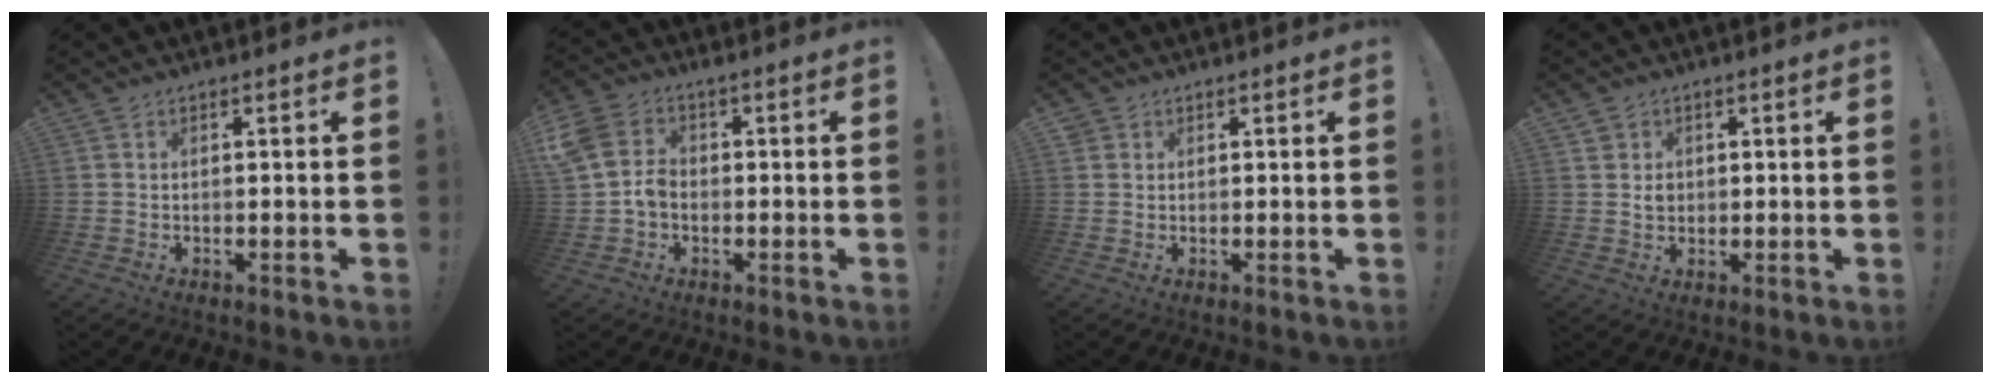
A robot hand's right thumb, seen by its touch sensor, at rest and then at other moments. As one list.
[{"total": 8.1, "force": [-0.8, 6.3, 5.1], "torque": [-0.109, 0.008, -0.014]}, {"total": 1.5, "force": [1.0, 1.1, 0.2], "torque": [0.001, -0.006, 0.018]}, {"total": 2.9, "force": [0.9, 2.6, 0.9], "torque": [0.001, -0.009, 0.011]}]